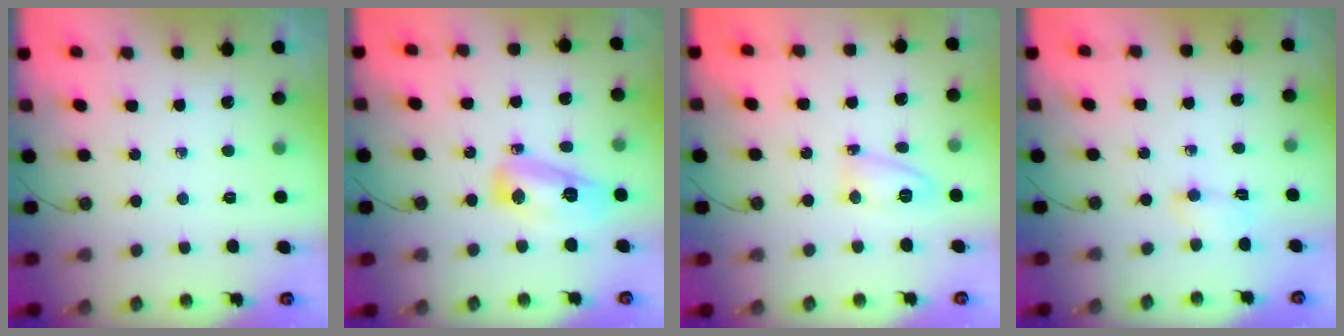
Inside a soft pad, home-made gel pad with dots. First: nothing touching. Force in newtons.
{"total": 11.0, "press": 10.7, "slide": 2.7}
{"total": 6.2, "press": 6.1, "slide": 0.5}
{"total": 3.2, "press": 3.1, "slide": 1.0}